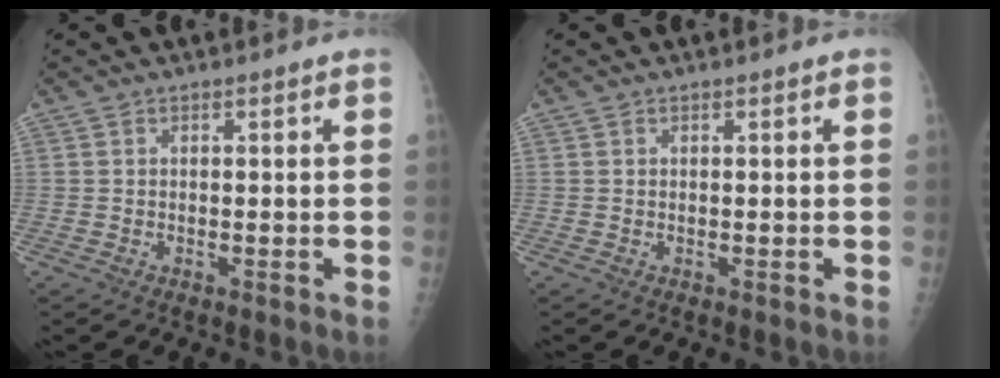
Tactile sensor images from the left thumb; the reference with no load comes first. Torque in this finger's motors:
{"motor_torque": [0.00, 0.00, -0.02, 0.01, 0.00]}